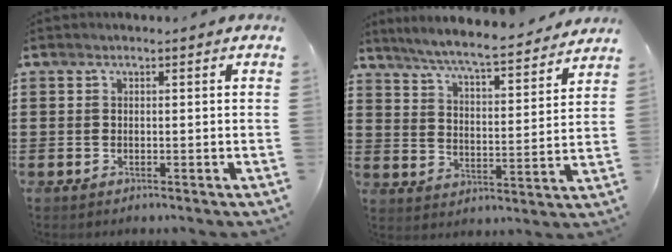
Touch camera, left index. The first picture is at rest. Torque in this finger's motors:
{"motor_torque": [2.14, 0.00, 0.58, 0.08]}